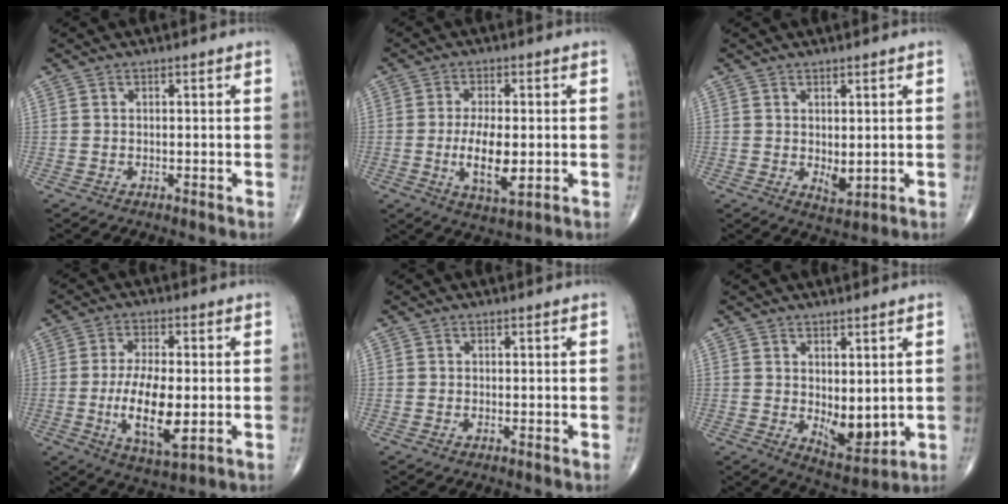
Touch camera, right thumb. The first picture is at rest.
{"total": 8.9, "force": [-1.2, 3.6, 8.0], "torque": [-0.137, -0.012, -0.019]}
{"total": 3.5, "force": [0.1, 1.8, 2.9], "torque": [-0.035, -0.012, 0.010]}
{"total": 12.0, "force": [-1.8, 4.7, 10.9], "torque": [-0.194, -0.011, -0.027]}
{"total": 0.0}
{"total": 7.6, "force": [0.2, 3.9, 6.5], "torque": [-0.071, -0.020, 0.020]}